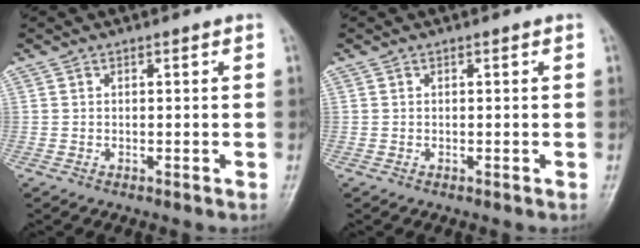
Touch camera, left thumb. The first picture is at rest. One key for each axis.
{"total": 0.0}